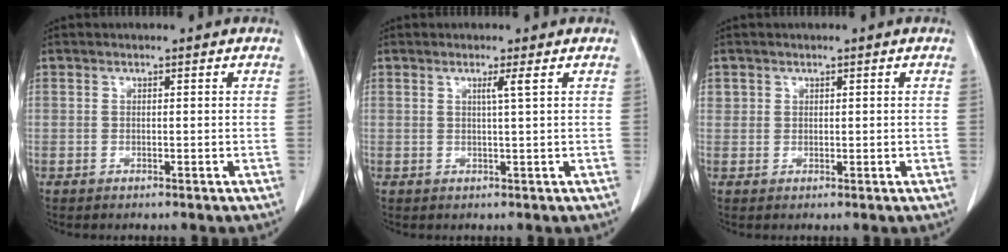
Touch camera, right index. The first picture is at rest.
{"total": 1.5, "force": [0.6, -0.6, 1.3], "torque": [-0.026, -0.003, 0.012]}
{"total": 1.6, "force": [0.7, 1.4, 0.2], "torque": [0.010, 0.001, 0.010]}